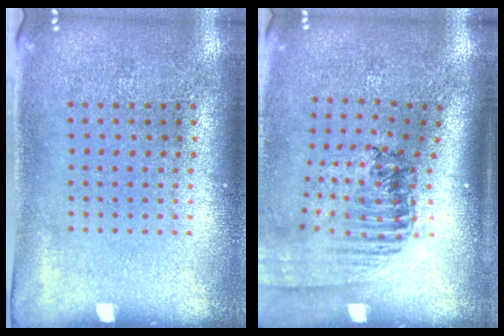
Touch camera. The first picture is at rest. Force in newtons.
{"total": 1.5, "press": 1.4, "slide": 0.4}